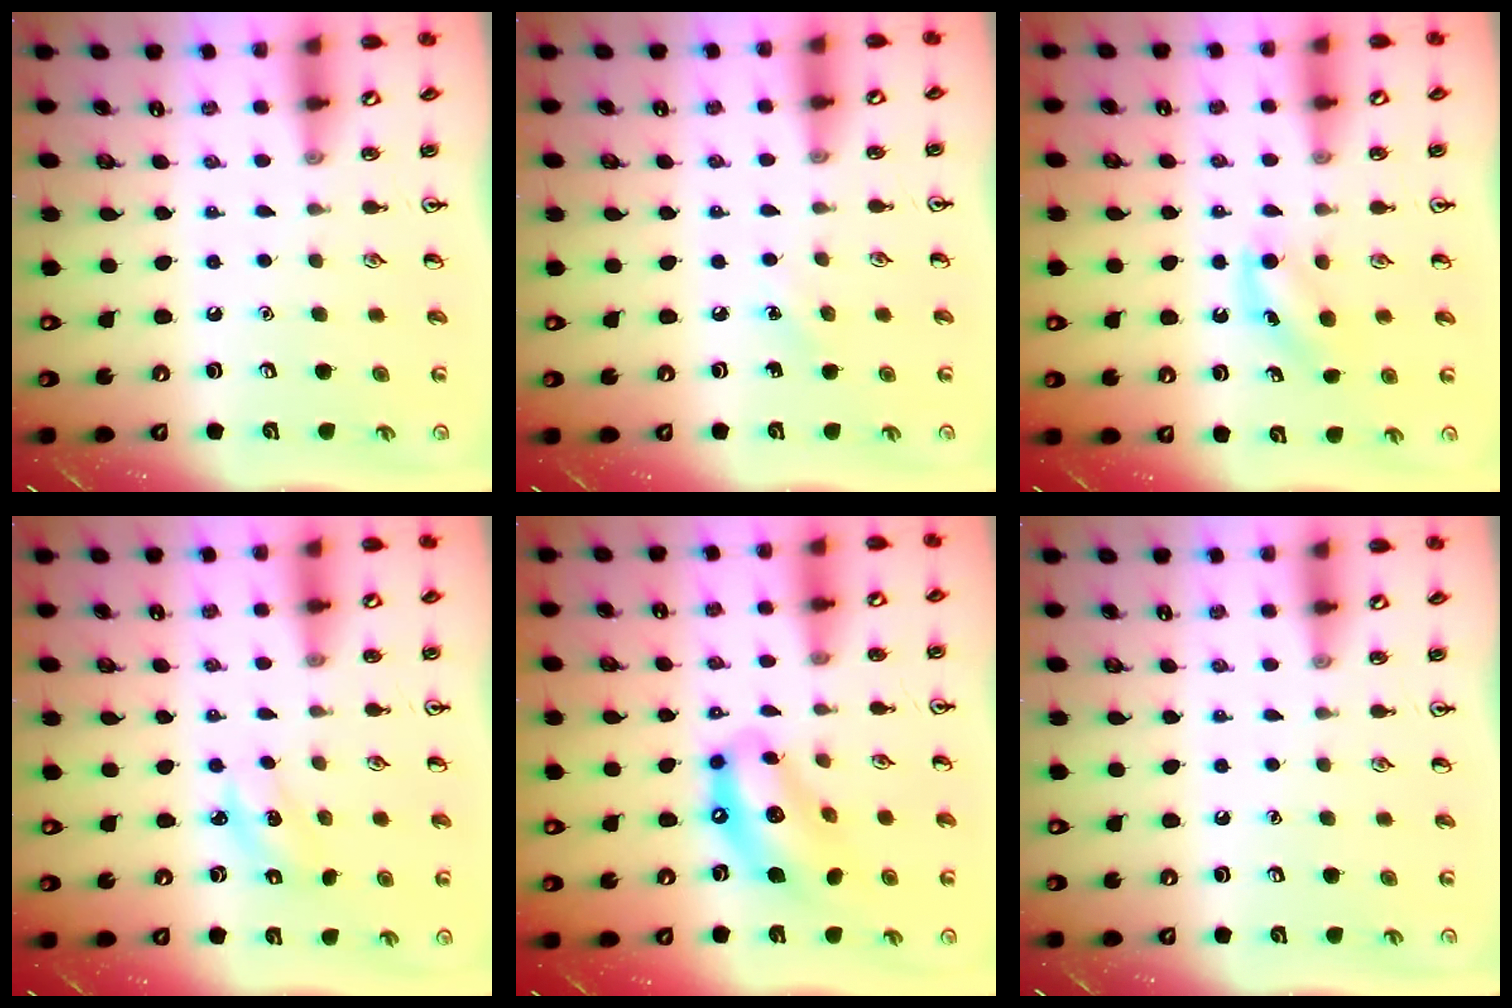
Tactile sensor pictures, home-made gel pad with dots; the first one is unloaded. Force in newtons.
{"total": 4.0, "press": 3.8, "slide": 1.2}
{"total": 5.2, "press": 5.0, "slide": 1.6}
{"total": 2.4, "press": 2.3, "slide": 0.5}
{"total": 13.6, "press": 12.8, "slide": 4.6}
{"total": 0.0}